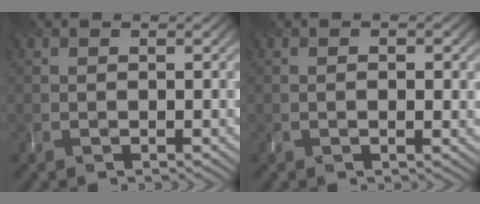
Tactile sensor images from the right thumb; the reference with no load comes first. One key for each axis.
{"total": 1.4, "fx": 0.1, "fy": 0.4, "fz": 1.4, "tx": -0.020, "ty": -0.004, "tz": 0.003}